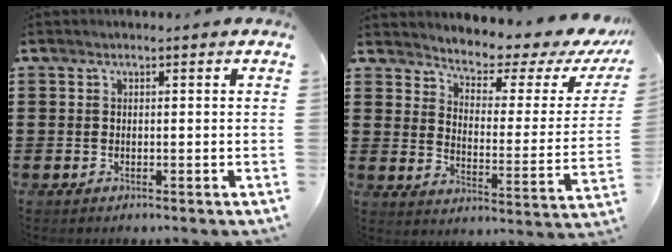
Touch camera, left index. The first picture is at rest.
{"total": 3.4, "force": [3.1, 0.8, 1.3], "torque": [-0.040, -0.032, 0.040]}